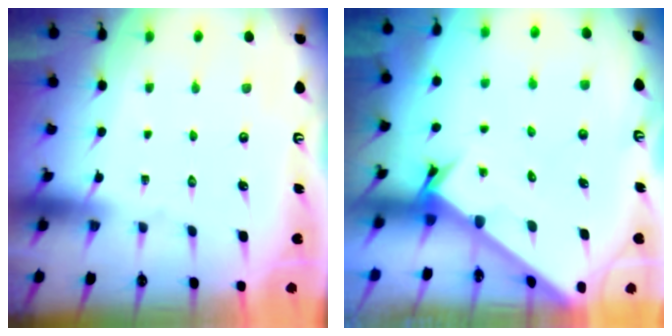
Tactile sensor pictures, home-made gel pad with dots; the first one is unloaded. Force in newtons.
{"total": 2.5, "press": 2.5, "slide": 0.3}